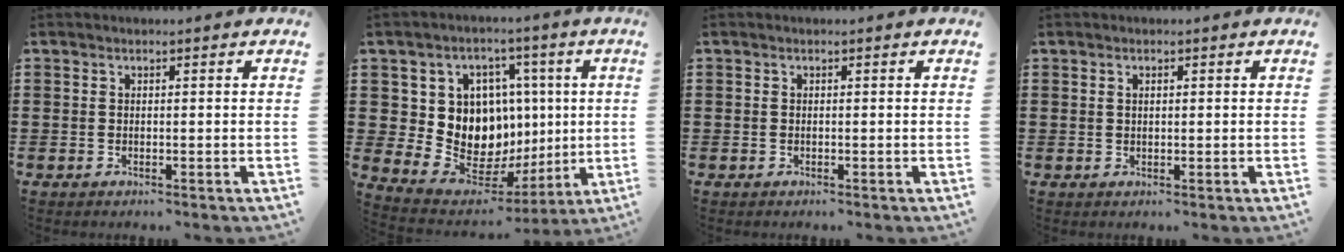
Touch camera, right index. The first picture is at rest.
{"total": 11.7, "force": [1.8, 10.5, 4.9], "torque": [-0.122, -0.035, 0.040]}
{"total": 0.0}
{"total": 0.8, "force": [0.4, 0.4, 0.6], "torque": [-0.012, 0.003, 0.008]}